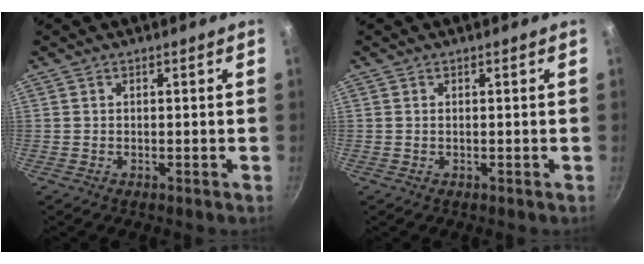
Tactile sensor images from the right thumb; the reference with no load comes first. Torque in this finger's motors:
{"motor_torque": [-0.21, 0.11, -0.37, 0.25, 0.03]}